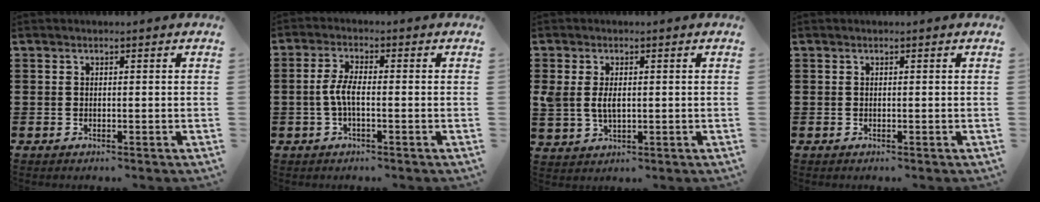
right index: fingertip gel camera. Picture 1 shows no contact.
{"total": 3.8, "force": [-0.9, 1.0, 3.5], "torque": [-0.093, -0.007, -0.027]}
{"total": 3.7, "force": [0.4, 2.2, 2.9], "torque": [-0.076, 0.003, 0.002]}
{"total": 0.0}